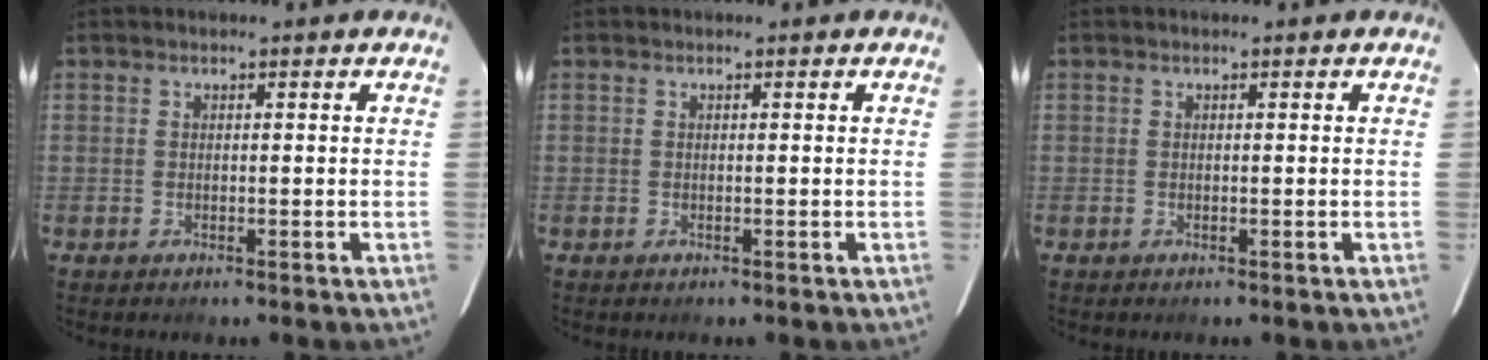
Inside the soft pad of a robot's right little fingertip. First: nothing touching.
{"total": 0.0}
{"total": 0.0}